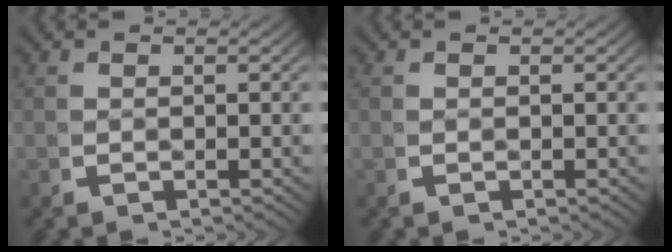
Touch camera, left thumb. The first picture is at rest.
{"total": 0.0}